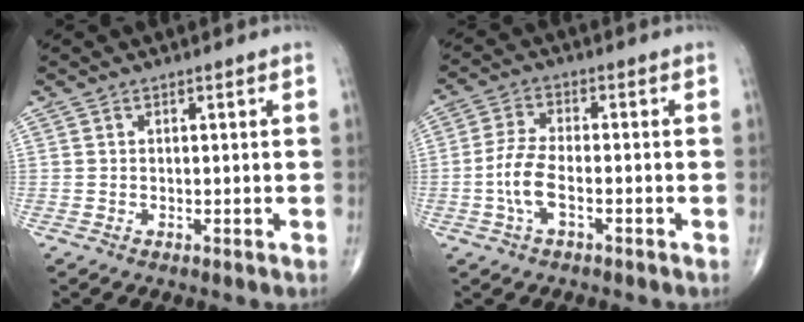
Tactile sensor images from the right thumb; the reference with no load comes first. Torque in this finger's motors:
{"motor_torque": [0.34, 0.01, 0.73, -0.03, 0.21]}